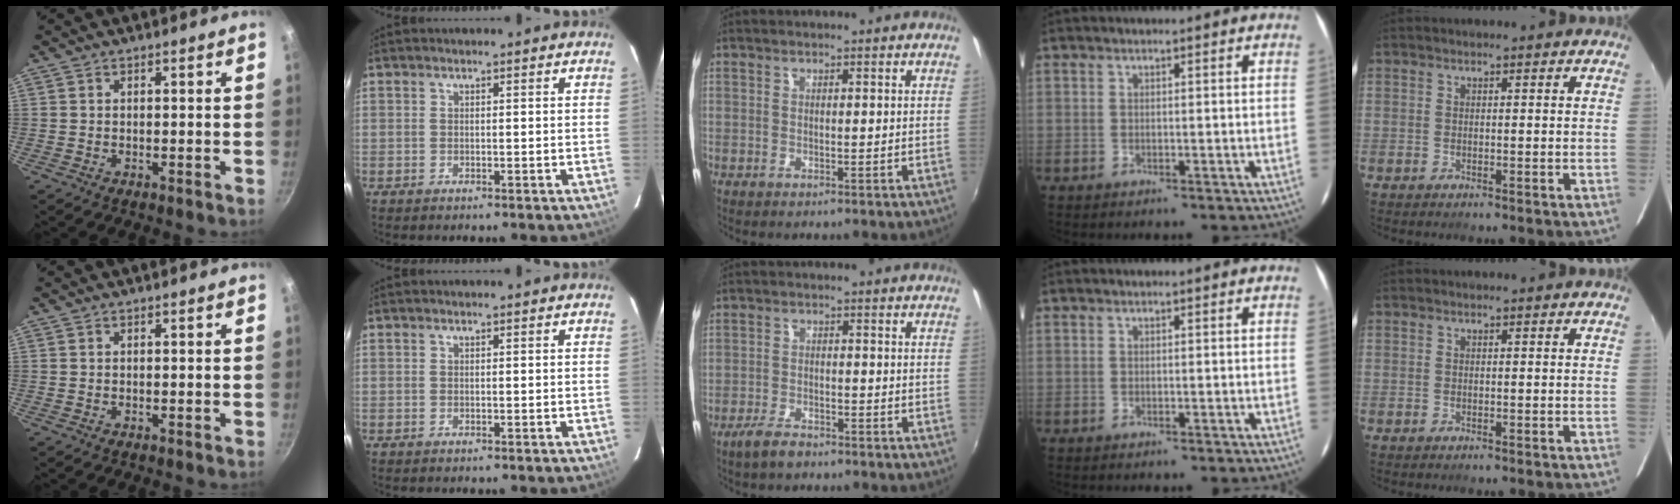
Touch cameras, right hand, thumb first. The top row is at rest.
{"middle": {"total": 4.3, "force": [-3.4, 1.5, 2.1], "torque": [-0.060, -0.005, -0.064]}}